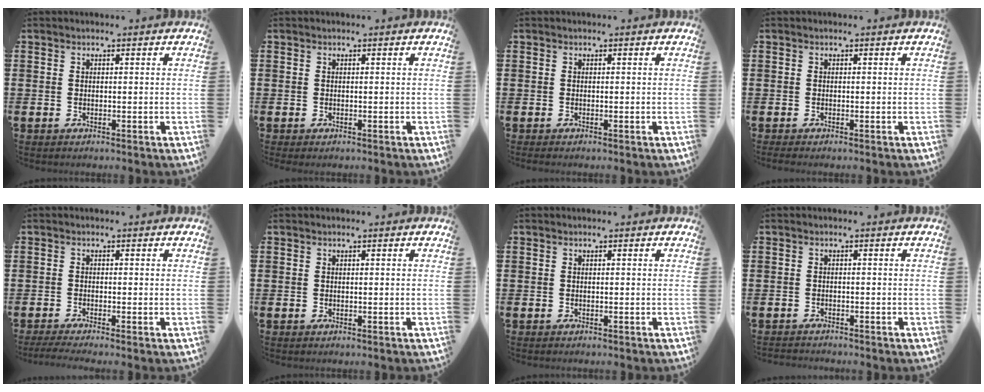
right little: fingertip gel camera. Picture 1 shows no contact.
{"total": 0.0}
{"total": 0.0}
{"total": 0.0}
{"total": 1.2, "force": [-0.8, 0.1, 0.9], "torque": [-0.015, -0.002, -0.015]}
{"total": 0.0}
{"total": 0.0}
{"total": 0.7, "force": [-0.7, 0.1, -0.1], "torque": [-0.001, 0.000, -0.016]}